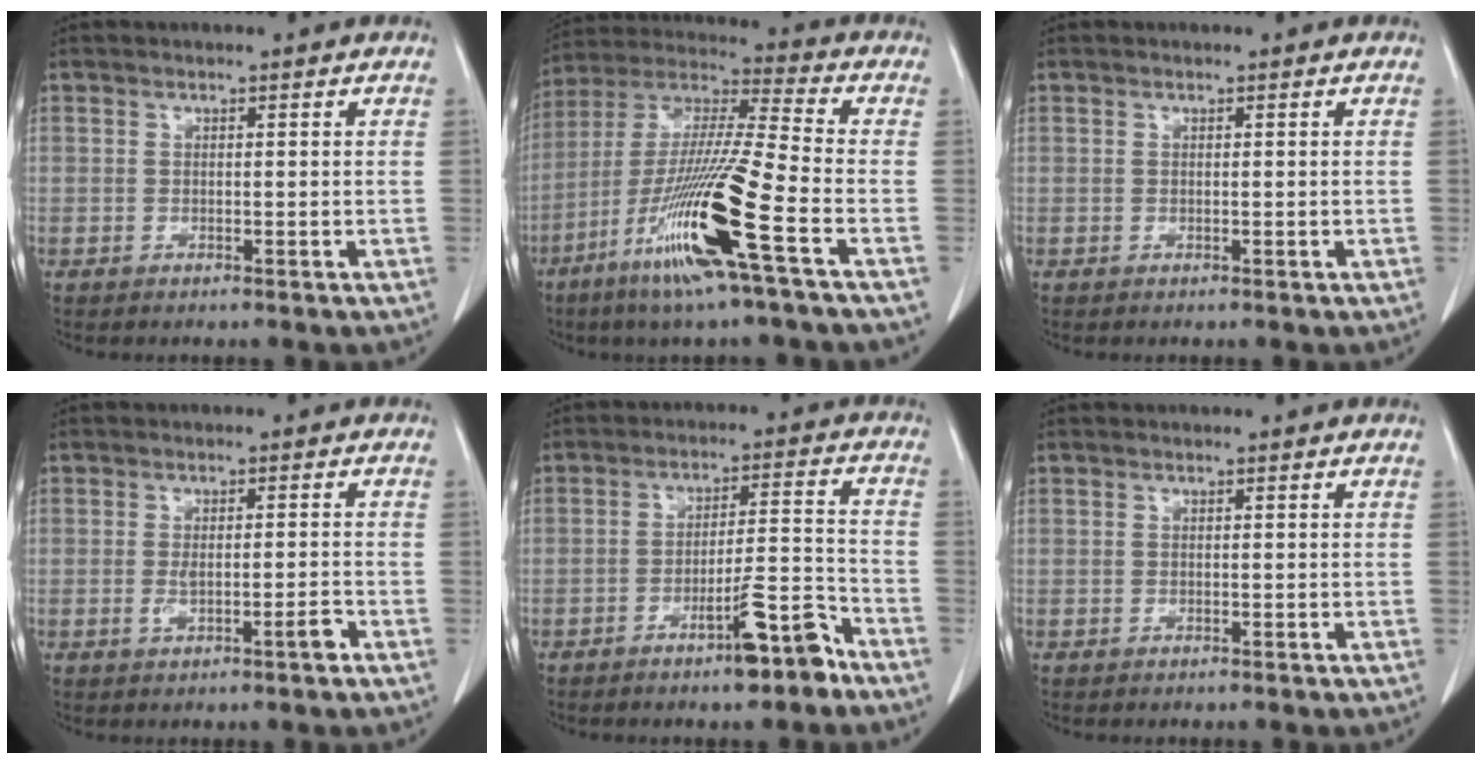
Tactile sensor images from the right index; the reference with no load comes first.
{"total": 17.7, "force": [-7.8, -0.8, 15.9], "torque": [-0.335, -0.032, -0.155]}
{"total": 0.0}
{"total": 3.4, "force": [-1.3, 0.6, 3.1], "torque": [-0.055, 0.001, -0.019]}
{"total": 8.1, "force": [-5.4, 0.9, 6.0], "torque": [-0.090, 0.014, -0.083]}
{"total": 0.0}